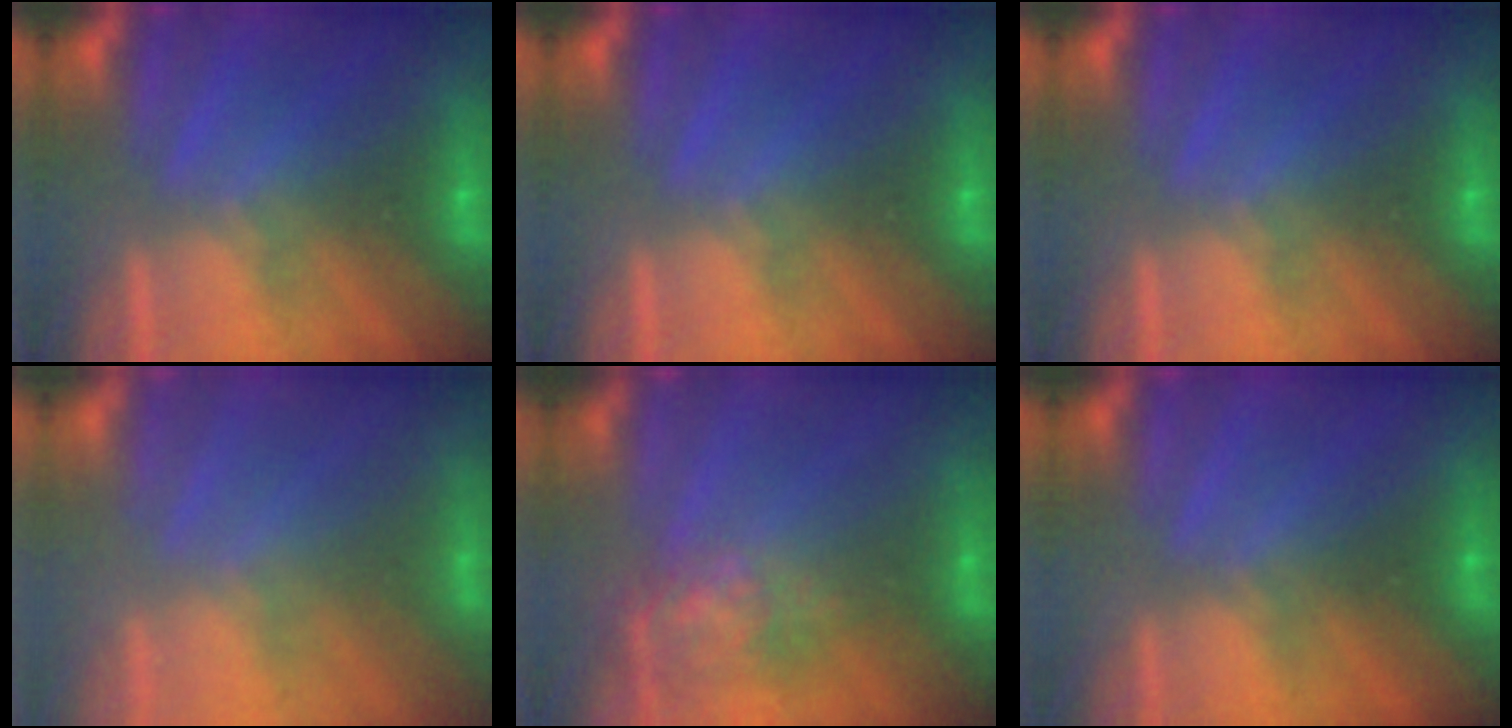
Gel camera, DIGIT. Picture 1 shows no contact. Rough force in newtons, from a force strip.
{"total": 0.0}
{"total": 0.0}
{"total": 2.4}
{"total": 7.8}
{"total": 2.2}